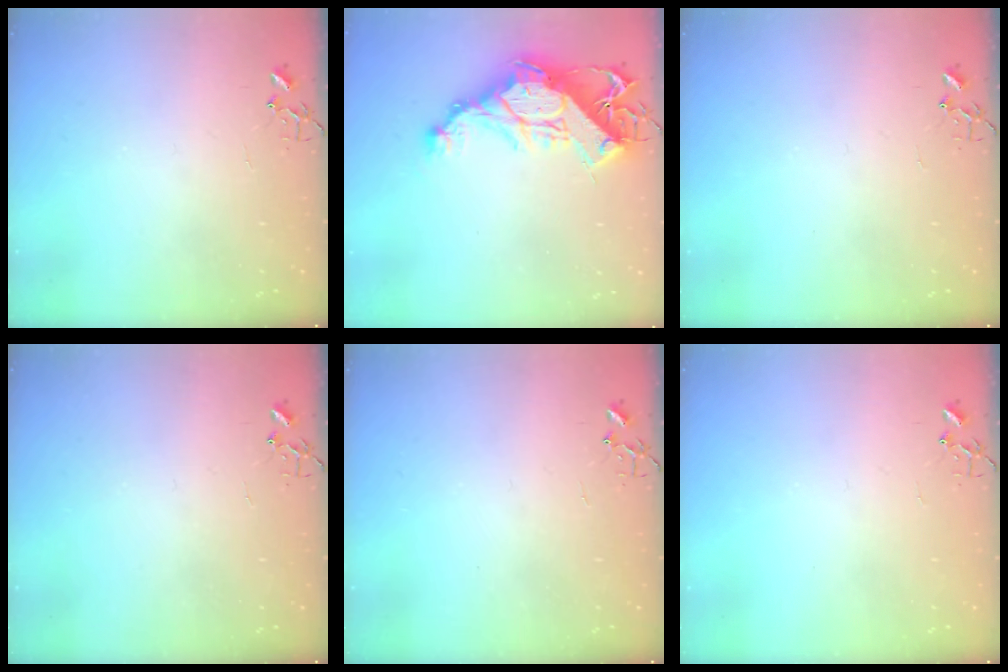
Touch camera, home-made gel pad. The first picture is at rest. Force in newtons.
{"total": 17.8, "press": 17.8, "slide": 1.8}
{"total": 0.0}
{"total": 0.0}
{"total": 0.0}
{"total": 0.0}